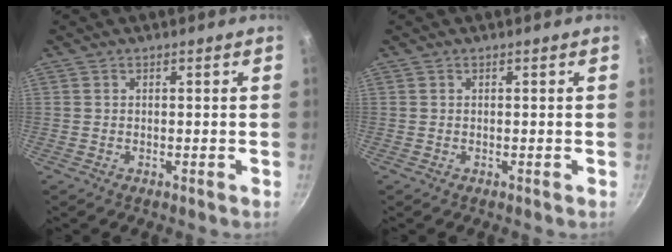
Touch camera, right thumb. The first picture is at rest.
{"total": 0.0}